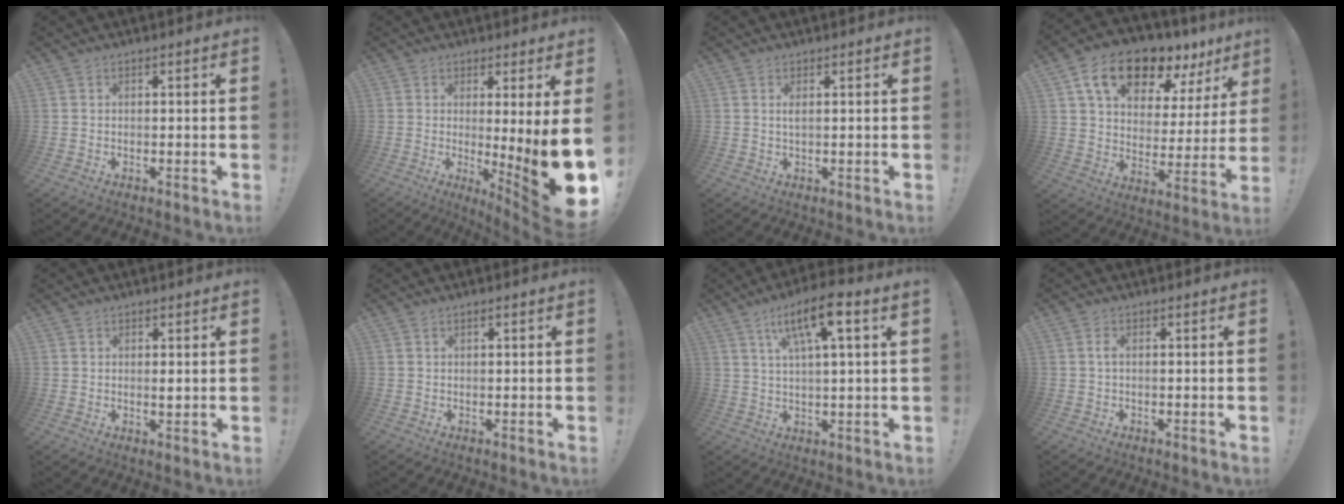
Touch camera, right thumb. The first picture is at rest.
{"total": 12.6, "force": [-0.5, -0.9, 12.6], "torque": [-0.170, -0.047, -0.004]}
{"total": 1.4, "force": [0.4, 0.2, 1.4], "torque": [-0.028, 0.001, 0.006]}
{"total": 16.6, "force": [11.2, 8.4, 8.9], "torque": [-0.145, -0.071, 0.198]}
{"total": 1.8, "force": [0.8, 1.4, 0.8], "torque": [0.001, -0.008, 0.011]}
{"total": 0.9, "force": [0.4, -0.1, 0.8], "torque": [-0.019, 0.002, 0.007]}
{"total": 11.1, "force": [5.1, 1.9, 9.7], "torque": [-0.160, -0.014, 0.078]}
{"total": 1.2, "force": [0.1, 0.4, 1.1], "torque": [-0.030, 0.007, 0.002]}